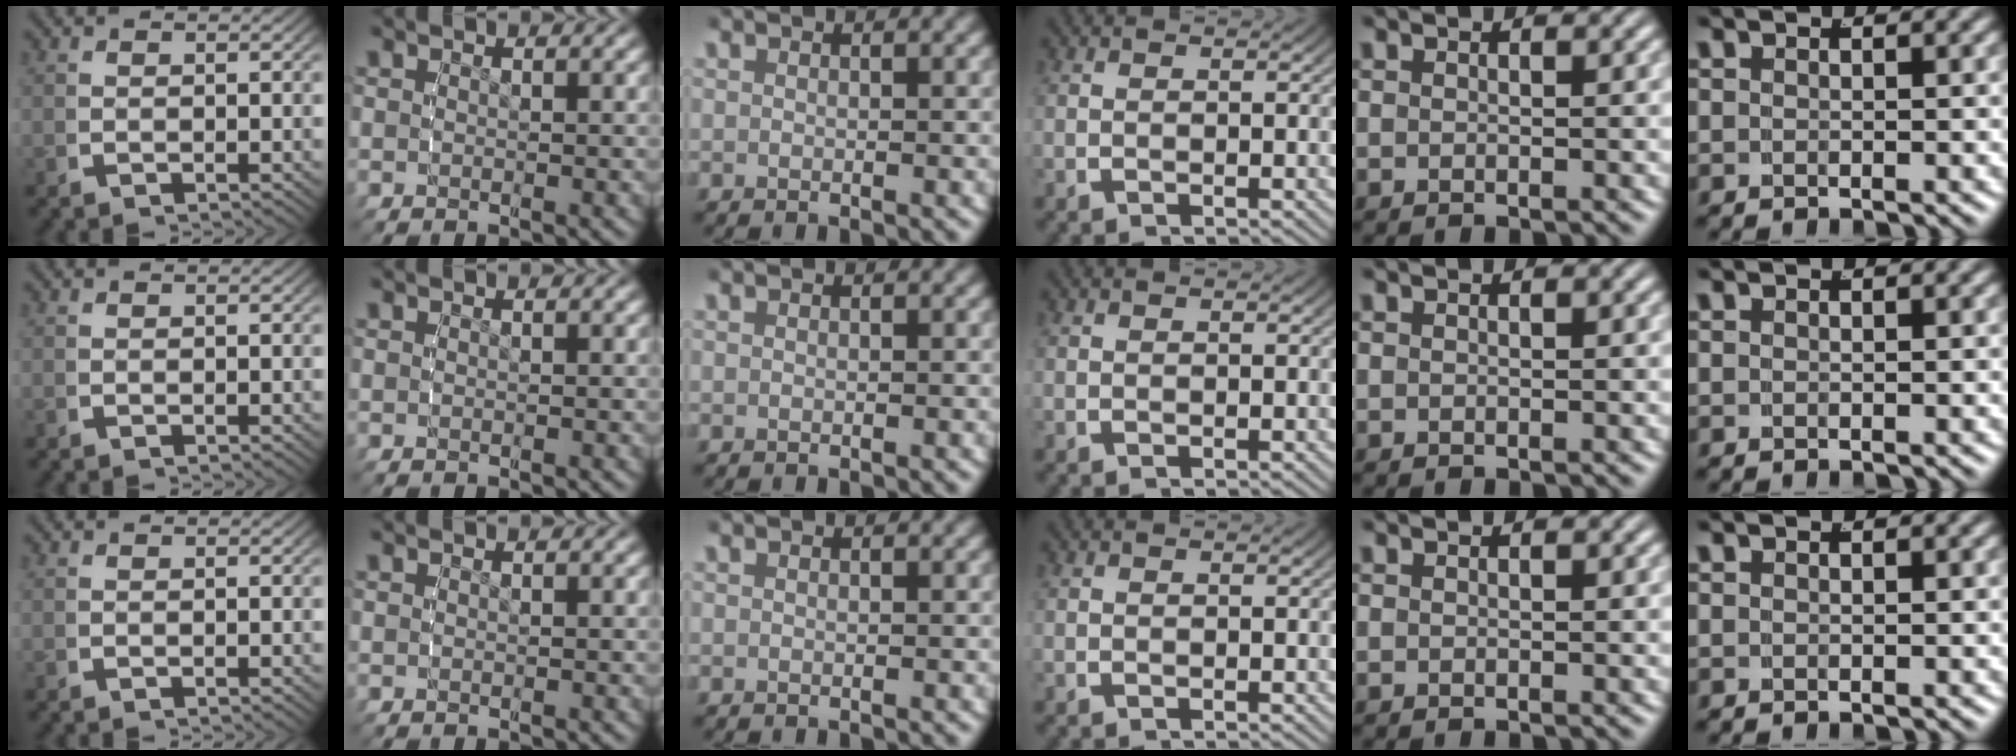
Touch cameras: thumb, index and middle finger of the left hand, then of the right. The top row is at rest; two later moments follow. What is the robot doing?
{"motion": "reach", "object": "jacket"}